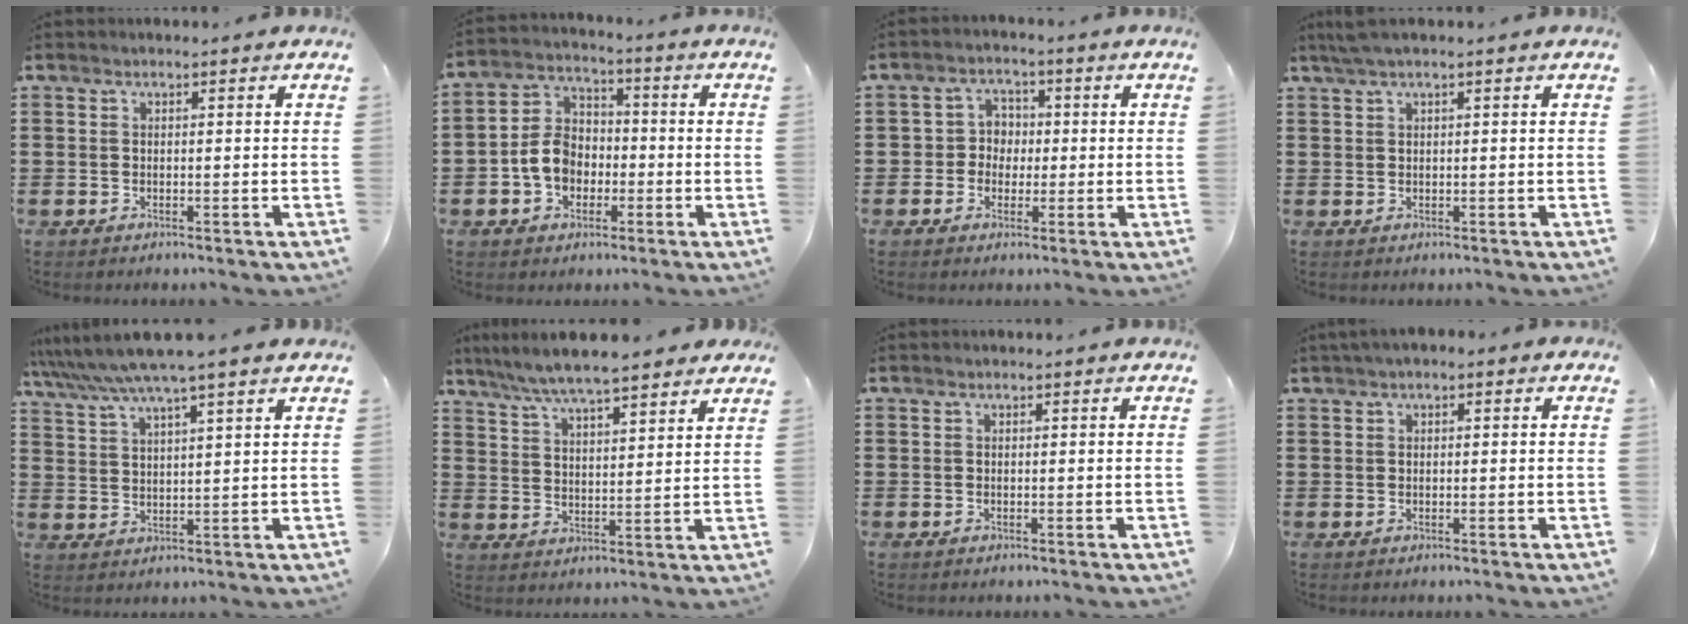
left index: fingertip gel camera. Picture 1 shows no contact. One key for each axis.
{"total": 6.9, "fx": -2.0, "fy": 5.4, "fz": 3.8, "tx": -0.095, "ty": 0.013, "tz": -0.042}
{"total": 3.7, "fx": -0.7, "fy": 3.6, "fz": 0.9, "tx": -0.035, "ty": 0.011, "tz": -0.020}
{"total": 1.4, "fx": 0.7, "fy": 0.0, "fz": 1.2, "tx": -0.023, "ty": -0.001, "tz": 0.014}
{"total": 6.2, "fx": 5.4, "fy": -0.2, "fz": 3.1, "tx": -0.078, "ty": -0.022, "tz": 0.093}
{"total": 6.6, "fx": 6.1, "fy": 0.4, "fz": 2.6, "tx": -0.074, "ty": -0.025, "tz": 0.108}
{"total": 0.0}
{"total": 1.0, "fx": 0.2, "fy": 0.5, "fz": 0.9, "tx": -0.017, "ty": 0.005, "tz": 0.003}